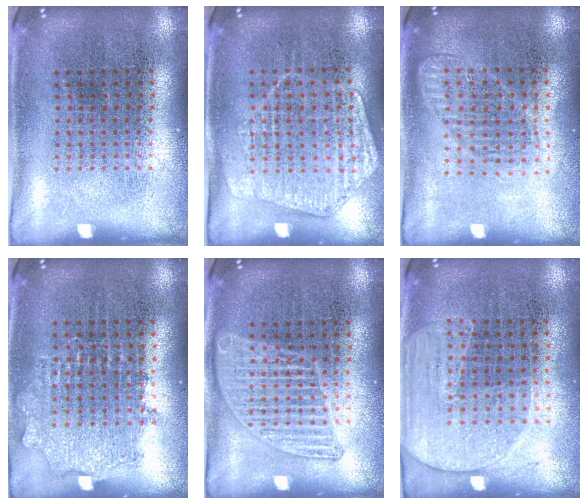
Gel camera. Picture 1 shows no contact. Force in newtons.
{"total": 1.4, "press": 1.4, "slide": 0.3}
{"total": 1.5, "press": 1.3, "slide": 0.7}
{"total": 0.9, "press": 0.8, "slide": 0.3}
{"total": 2.2, "press": 2.2, "slide": 0.4}
{"total": 1.6, "press": 1.4, "slide": 0.8}